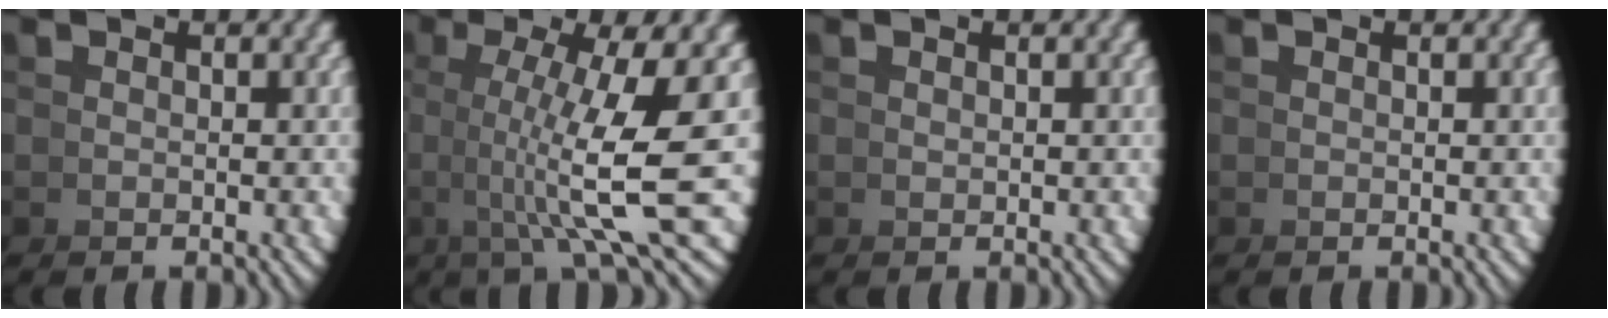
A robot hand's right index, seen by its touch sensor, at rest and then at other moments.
{"total": 9.7, "force": [1.2, 2.7, 9.3], "torque": [-0.133, -0.006, 0.028]}
{"total": 0.5, "force": [0.4, -0.3, -0.2], "torque": [-0.002, -0.004, 0.013]}
{"total": 0.0}